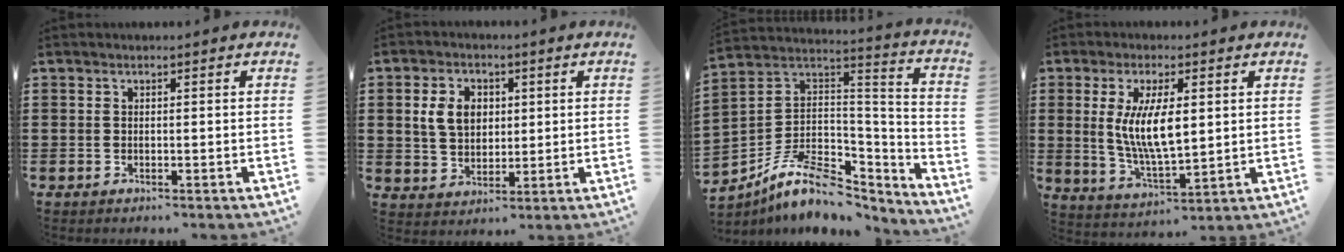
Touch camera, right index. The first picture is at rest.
{"total": 6.0, "force": [1.3, 4.5, 3.6], "torque": [-0.086, 0.010, 0.016]}
{"total": 11.2, "force": [-7.2, 5.7, 6.3], "torque": [-0.135, 0.014, -0.133]}
{"total": 9.0, "force": [1.2, 3.2, 8.3], "torque": [-0.174, 0.002, 0.018]}